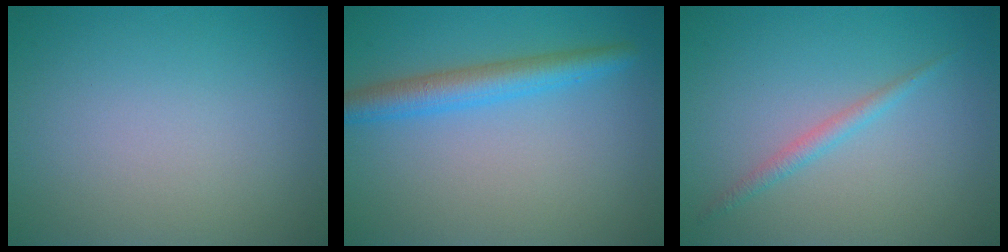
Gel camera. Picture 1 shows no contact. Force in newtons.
{"total": 3.6, "press": 3.6, "slide": 0.3}
{"total": 1.4, "press": 1.4, "slide": 0.1}